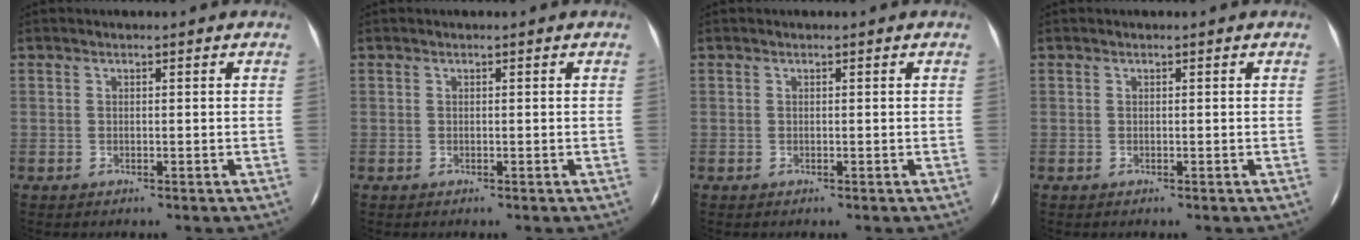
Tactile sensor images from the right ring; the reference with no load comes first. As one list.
[{"total": 0.0}, {"total": 0.0}, {"total": 0.0}]